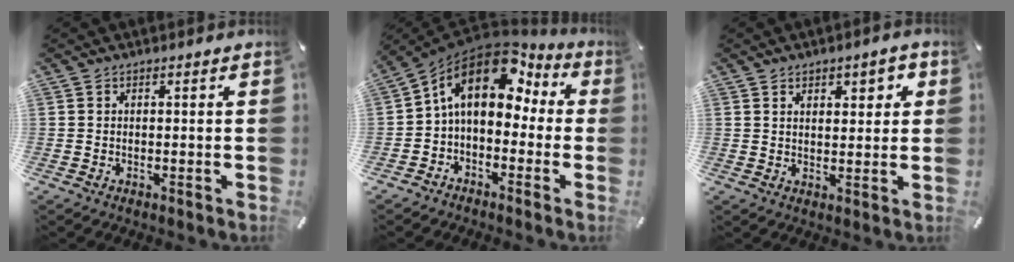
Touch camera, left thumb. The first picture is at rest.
{"total": 15.0, "force": [4.4, 9.9, 10.4], "torque": [-0.177, -0.008, 0.069]}
{"total": 3.6, "force": [1.8, 2.3, 2.1], "torque": [-0.022, -0.006, 0.025]}